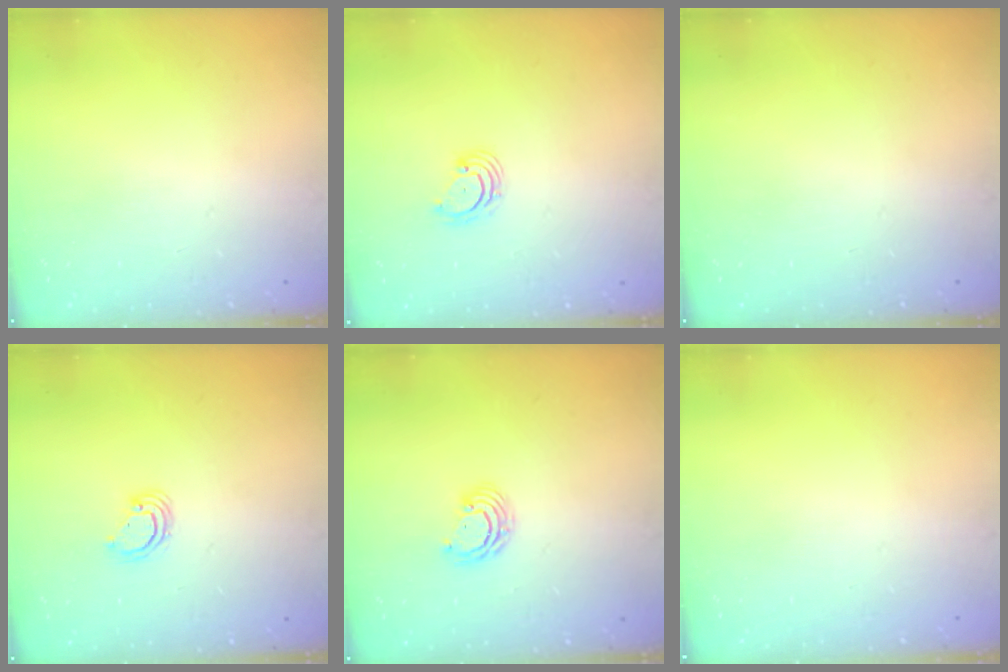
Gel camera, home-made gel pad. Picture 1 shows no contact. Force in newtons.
{"total": 3.5, "press": 3.5, "slide": 0.4}
{"total": 0.0}
{"total": 3.9, "press": 3.9, "slide": 0.1}
{"total": 4.9, "press": 4.9, "slide": 0.2}
{"total": 0.0}